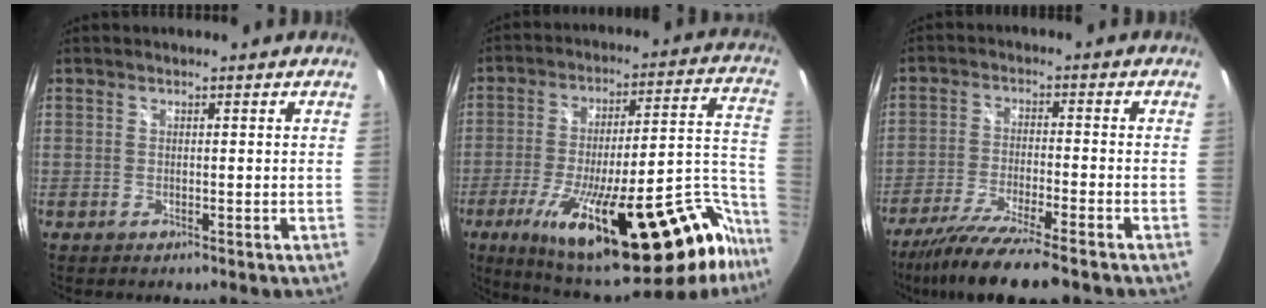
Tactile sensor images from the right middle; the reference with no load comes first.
{"total": 34.9, "force": [-22.5, 10.1, 24.6], "torque": [-0.361, -0.014, -0.316]}
{"total": 13.1, "force": [-10.5, 1.0, 7.7], "torque": [-0.164, -0.037, -0.184]}